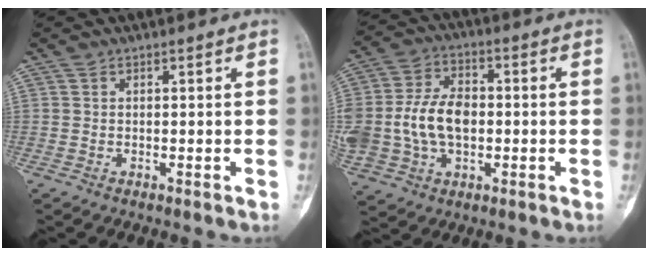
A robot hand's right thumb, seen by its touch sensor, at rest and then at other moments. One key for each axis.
{"total": 15.0, "fx": -0.9, "fy": 10.3, "fz": 10.8, "tx": -0.216, "ty": 0.019, "tz": -0.008}